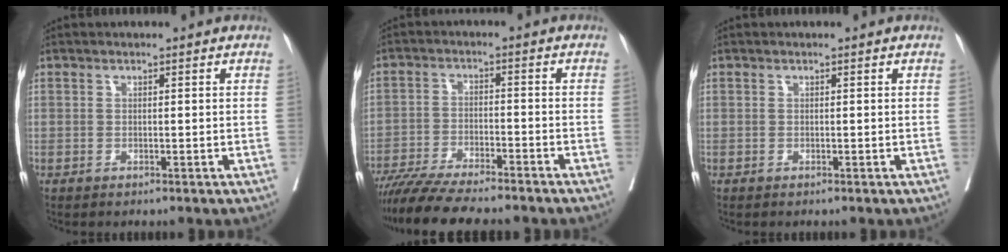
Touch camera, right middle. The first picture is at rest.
{"total": 13.0, "force": [-11.3, 1.2, 6.4], "torque": [-0.095, -0.021, -0.176]}
{"total": 0.0}